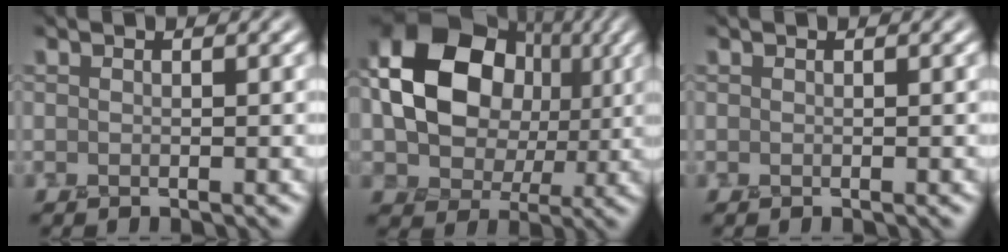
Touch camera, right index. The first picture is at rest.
{"total": 12.8, "force": [1.9, 9.7, 8.1], "torque": [-0.144, 0.025, 0.022]}
{"total": 0.0}